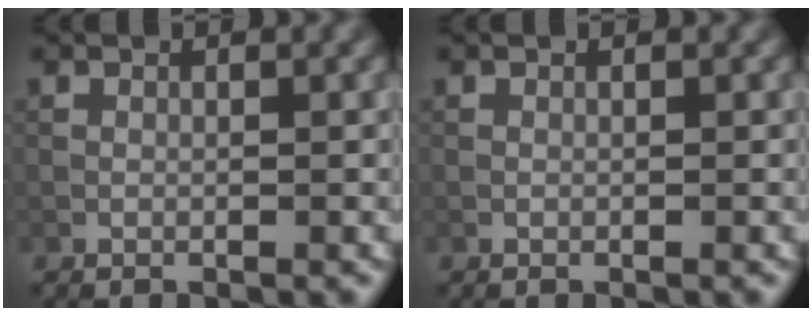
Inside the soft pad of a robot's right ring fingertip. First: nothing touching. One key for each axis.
{"total": 0.0}